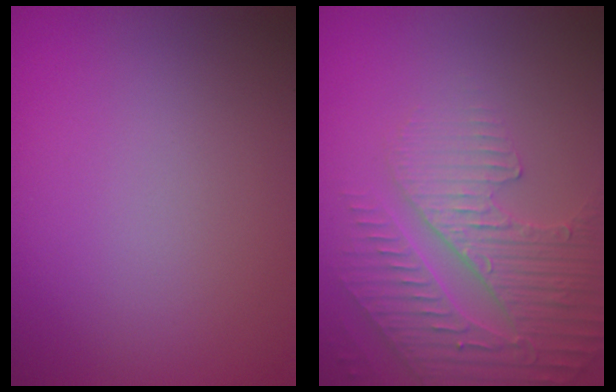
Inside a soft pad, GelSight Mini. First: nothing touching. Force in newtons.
{"total": 4.6, "press": 4.1, "slide": 2.0}